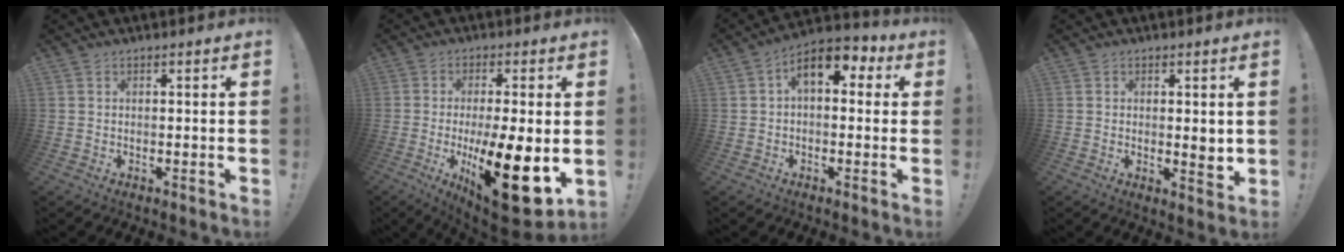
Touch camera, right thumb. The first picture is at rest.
{"total": 19.7, "force": [-4.2, 5.8, 18.4], "torque": [-0.287, 0.005, -0.054]}
{"total": 9.3, "force": [3.2, 5.2, 7.0], "torque": [-0.109, -0.007, 0.061]}
{"total": 3.2, "force": [0.6, 1.6, 2.7], "torque": [-0.031, -0.004, 0.009]}